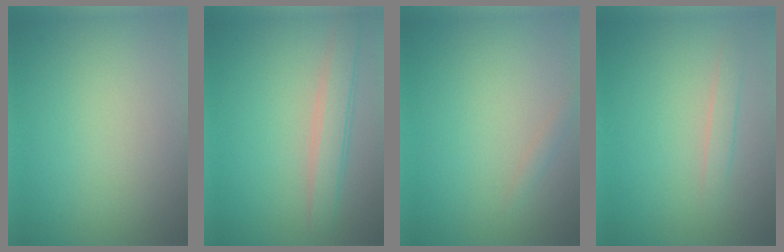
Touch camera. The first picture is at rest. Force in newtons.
{"total": 2.9, "press": 2.9, "slide": 0.2}
{"total": 0.7, "press": 0.7, "slide": 0.0}
{"total": 1.3, "press": 1.3, "slide": 0.1}